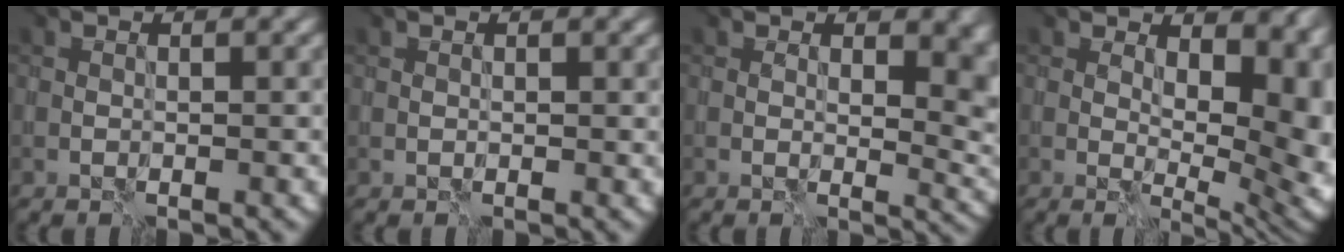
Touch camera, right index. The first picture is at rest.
{"total": 0.0}
{"total": 5.9, "force": [1.3, 3.1, 4.8], "torque": [-0.044, -0.003, 0.018]}
{"total": 10.8, "force": [2.5, 6.1, 8.6], "torque": [-0.068, 0.005, 0.043]}